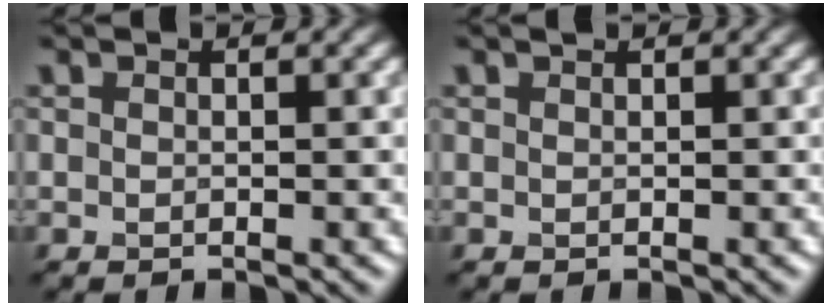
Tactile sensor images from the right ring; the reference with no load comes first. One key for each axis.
{"total": 0.0}